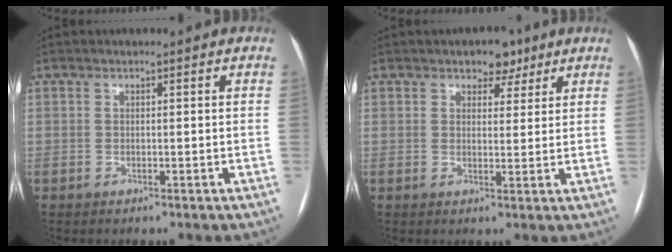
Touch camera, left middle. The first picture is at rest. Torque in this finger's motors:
{"motor_torque": [0.26, -0.25, 0.00, 0.02]}